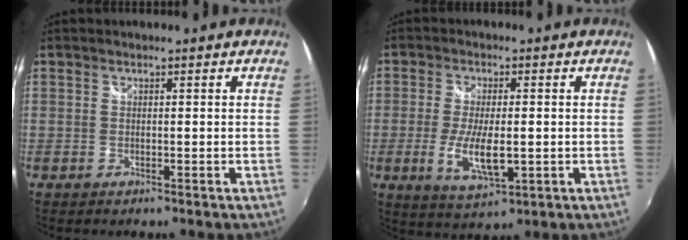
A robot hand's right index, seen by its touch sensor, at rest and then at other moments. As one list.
[{"total": 8.6, "force": [-1.9, 2.9, 7.9], "torque": [-0.158, -0.018, -0.030]}]